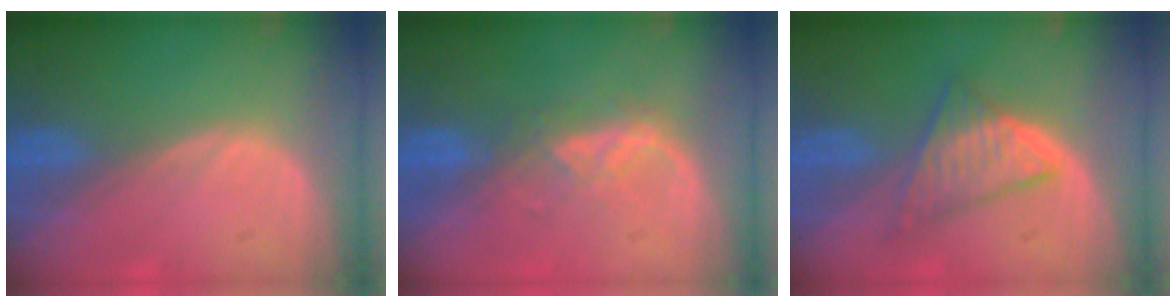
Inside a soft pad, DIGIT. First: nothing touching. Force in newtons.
{"total": 3.8, "press": 3.8, "slide": 0.6}
{"total": 6.1, "press": 5.8, "slide": 2.1}